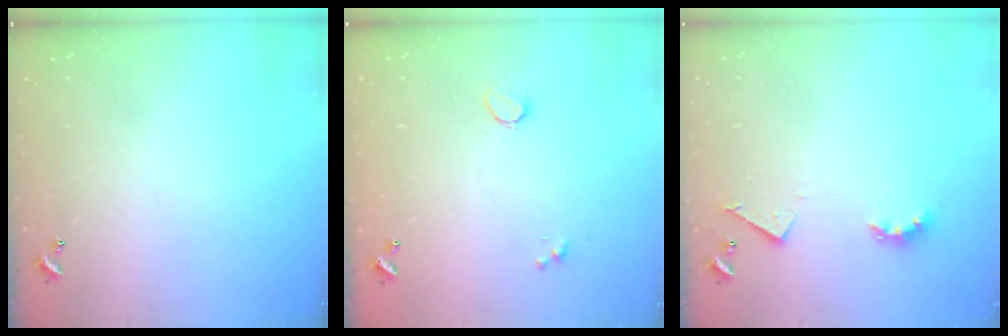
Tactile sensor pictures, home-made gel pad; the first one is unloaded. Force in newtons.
{"total": 0.8, "press": 0.7, "slide": 0.4}
{"total": 3.5, "press": 3.4, "slide": 0.7}